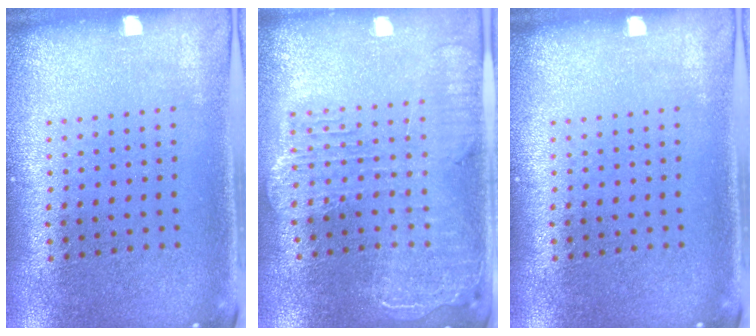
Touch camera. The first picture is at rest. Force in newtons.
{"total": 2.3, "press": 2.0, "slide": 1.1}
{"total": 0.0}